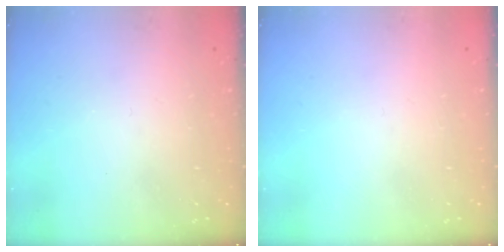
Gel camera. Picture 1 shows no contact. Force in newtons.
{"total": 0.0}